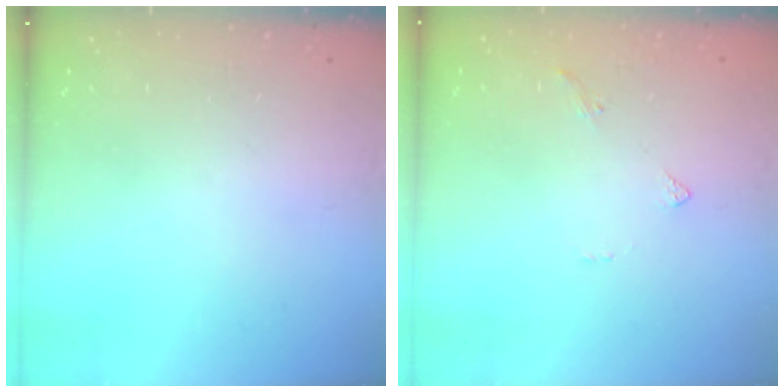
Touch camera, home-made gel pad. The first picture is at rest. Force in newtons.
{"total": 1.4, "press": 1.4, "slide": 0.4}